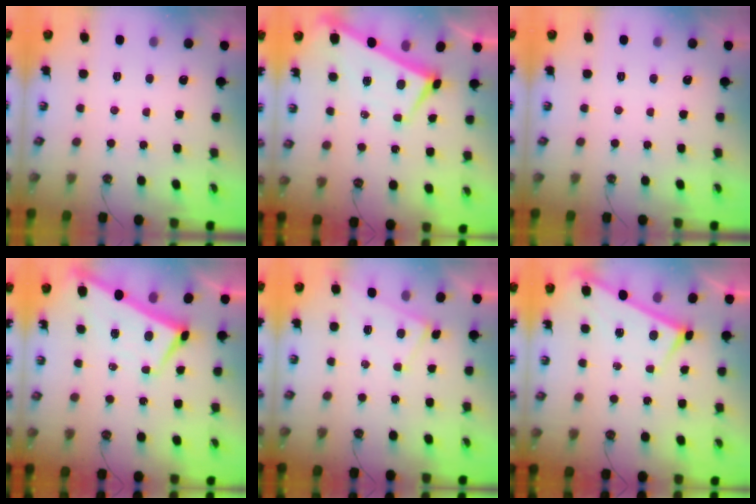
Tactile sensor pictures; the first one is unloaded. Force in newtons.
{"total": 2.2, "press": 2.1, "slide": 0.6}
{"total": 0.0}
{"total": 3.6, "press": 3.5, "slide": 0.7}
{"total": 0.6, "press": 0.6, "slide": 0.2}
{"total": 3.1, "press": 3.1, "slide": 0.3}